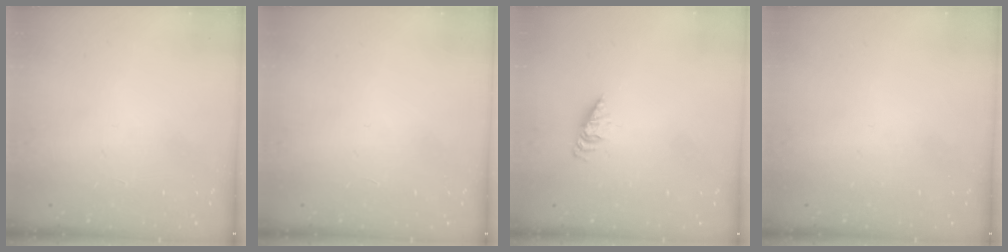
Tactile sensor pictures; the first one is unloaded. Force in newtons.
{"total": 0.0}
{"total": 2.3, "press": 2.3, "slide": 0.3}
{"total": 0.0}